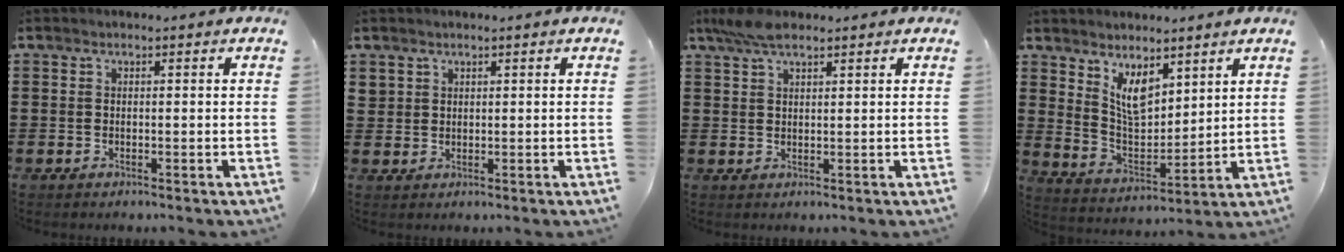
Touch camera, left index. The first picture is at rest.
{"total": 1.3, "force": [0.9, 1.0, -0.1], "torque": [-0.002, 0.005, 0.019]}
{"total": 4.0, "force": [2.7, 1.3, 2.7], "torque": [-0.060, 0.005, 0.050]}
{"total": 6.9, "force": [4.9, 3.2, 3.6], "torque": [-0.072, -0.020, 0.089]}